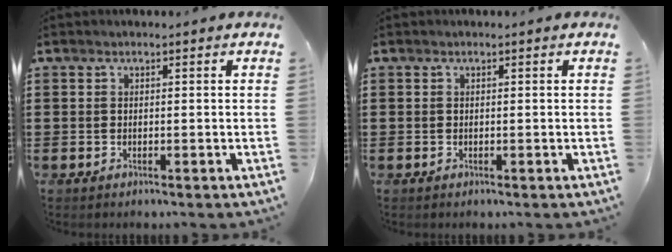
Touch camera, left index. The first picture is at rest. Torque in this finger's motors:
{"motor_torque": [-0.95, 1.18, -0.08, -0.01]}